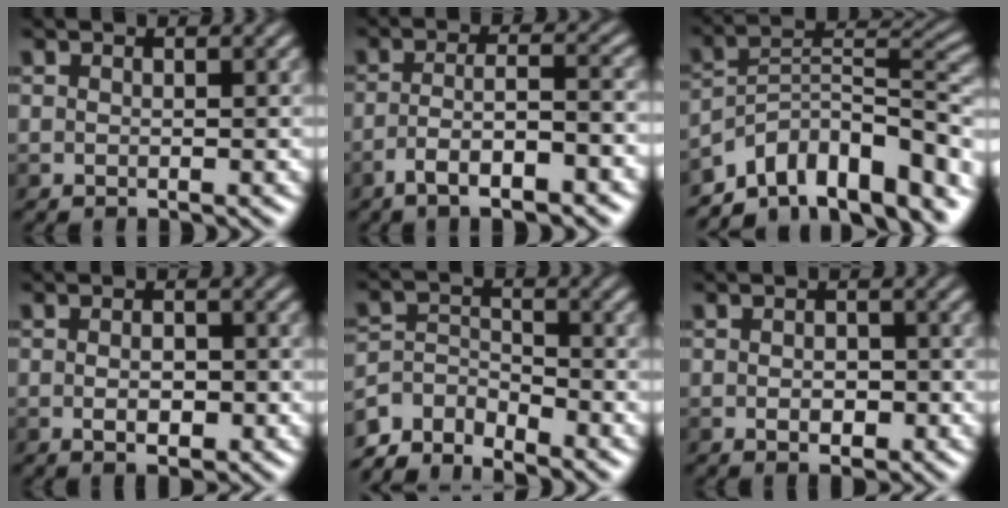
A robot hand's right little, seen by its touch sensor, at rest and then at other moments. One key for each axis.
{"total": 5.7, "fx": -3.1, "fy": 1.5, "fz": 4.5, "tx": -0.076, "ty": 0.010, "tz": -0.053}
{"total": 11.9, "fx": -8.5, "fy": 5.1, "fz": 6.6, "tx": -0.099, "ty": 0.015, "tz": -0.153}
{"total": 2.6, "fx": -0.5, "fy": 1.2, "fz": 2.3, "tx": -0.035, "ty": -0.003, "tz": -0.006}
{"total": 4.4, "fx": -4.0, "fy": 1.6, "fz": 1.2, "tx": -0.017, "ty": 0.000, "tz": -0.083}
{"total": 2.2, "fx": -0.6, "fy": 1.2, "fz": 1.7, "tx": -0.025, "ty": -0.002, "tz": -0.008}